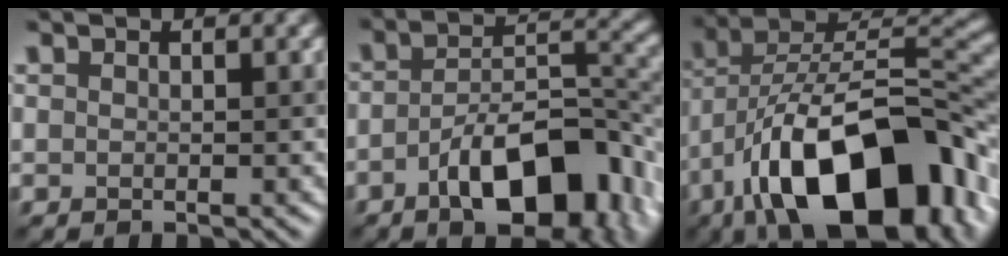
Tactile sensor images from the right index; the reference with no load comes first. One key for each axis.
{"total": 10.1, "fx": -4.7, "fy": 4.0, "fz": 8.0, "tx": -0.123, "ty": 0.013, "tz": -0.080}
{"total": 16.3, "fx": -8.0, "fy": 7.4, "fz": 12.2, "tx": -0.182, "ty": 0.018, "tz": -0.138}